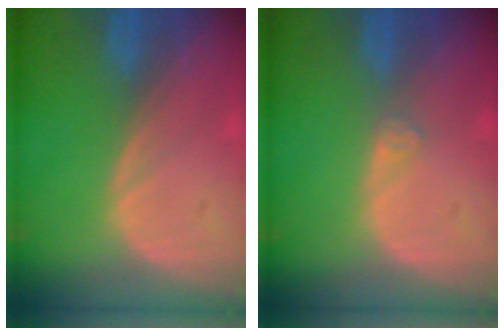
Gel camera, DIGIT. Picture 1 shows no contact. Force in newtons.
{"total": 1.1, "press": 1.0, "slide": 0.2}